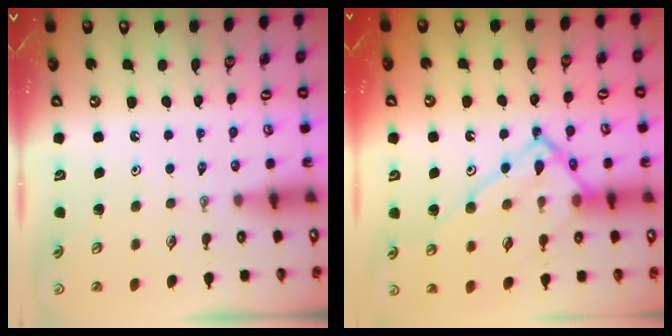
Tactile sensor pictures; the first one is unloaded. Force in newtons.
{"total": 16.1, "press": 16.0, "slide": 1.8}